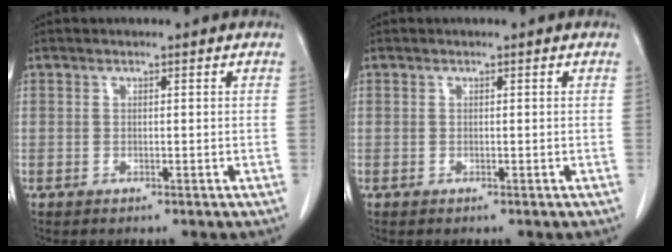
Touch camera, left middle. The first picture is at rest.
{"total": 0.0}